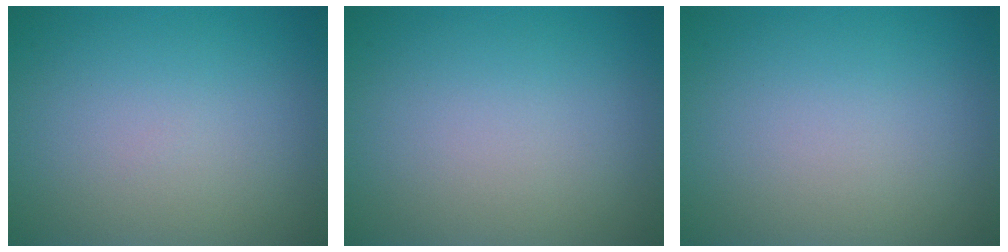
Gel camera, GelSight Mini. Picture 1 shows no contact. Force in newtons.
{"total": 0.0}
{"total": 0.0}